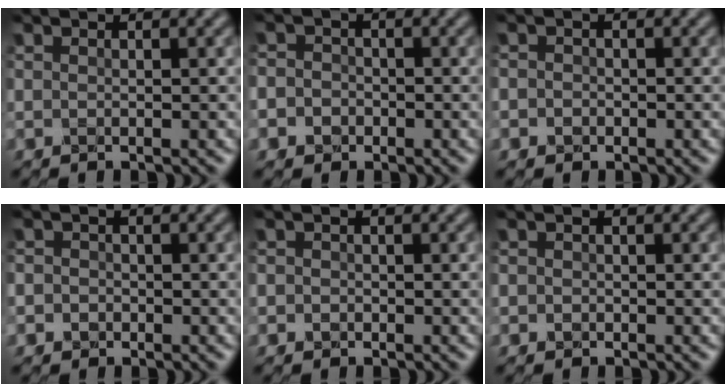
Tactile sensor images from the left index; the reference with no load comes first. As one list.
[{"total": 3.9, "force": [-1.1, 3.6, 1.1], "torque": [0.002, 0.011, -0.049]}, {"total": 1.5, "force": [-0.4, 1.4, 0.5], "torque": [0.006, 0.003, -0.020]}, {"total": 2.4, "force": [-0.5, 2.2, 0.8], "torque": [0.007, 0.013, -0.036]}, {"total": 1.2, "force": [-0.4, 1.0, 0.3], "torque": [0.005, 0.001, -0.014]}, {"total": 0.9, "force": [-0.4, 0.8, 0.2], "torque": [0.003, 0.000, -0.014]}]